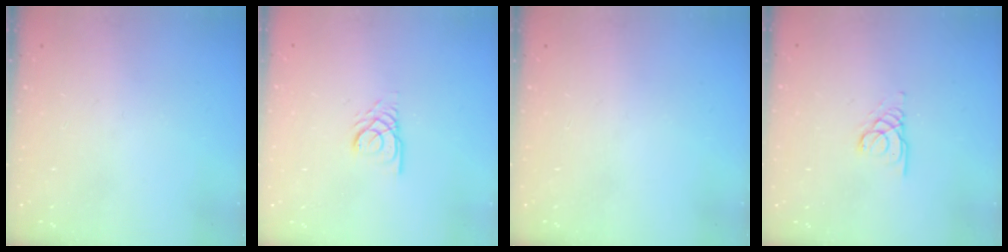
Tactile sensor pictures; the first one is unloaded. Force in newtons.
{"total": 3.0, "press": 2.9, "slide": 0.3}
{"total": 0.0}
{"total": 3.1, "press": 3.1, "slide": 0.2}